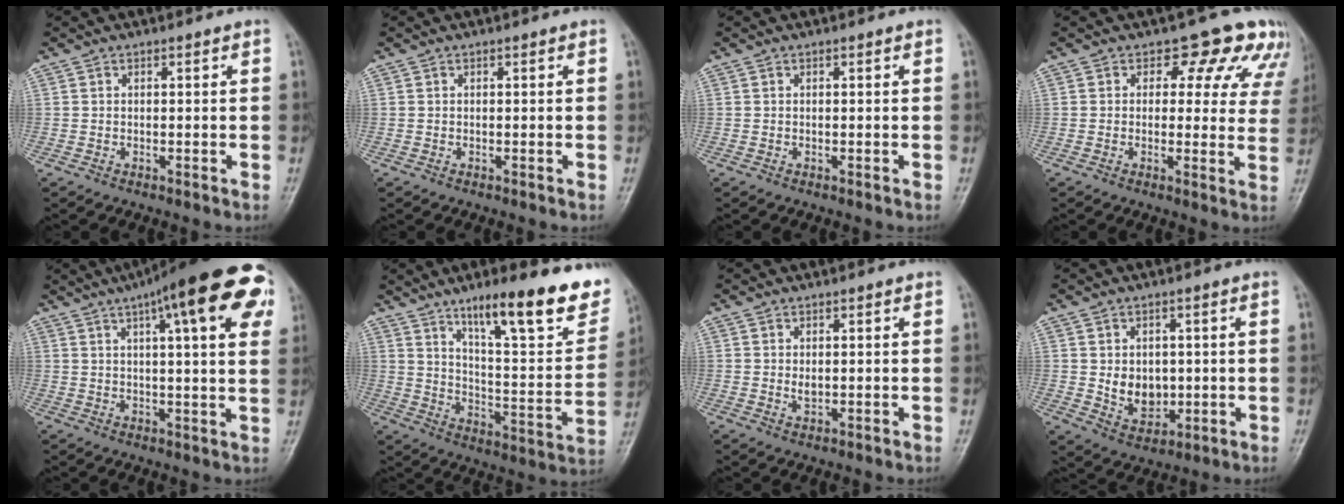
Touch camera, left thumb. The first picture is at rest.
{"total": 0.0}
{"total": 0.0}
{"total": 9.9, "force": [6.5, 6.0, 4.5], "torque": [-0.001, -0.023, 0.051]}
{"total": 21.8, "force": [10.0, 5.5, 18.6], "torque": [-0.248, 0.009, 0.128]}
{"total": 23.7, "force": [14.8, 5.6, 17.6], "torque": [-0.215, -0.063, 0.230]}
{"total": 1.5, "force": [0.3, 0.9, 1.2], "torque": [-0.015, -0.005, 0.008]}
{"total": 6.7, "force": [0.3, 5.2, 4.2], "torque": [-0.041, -0.011, 0.019]}